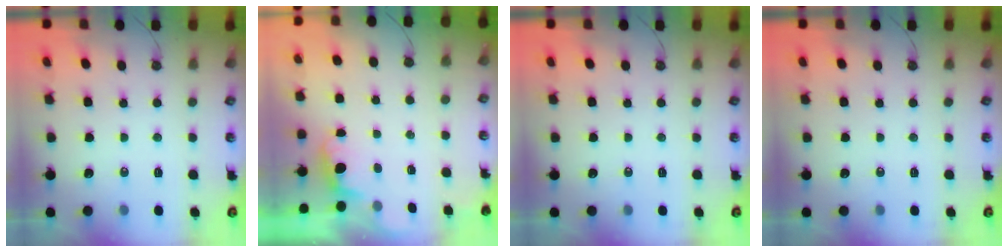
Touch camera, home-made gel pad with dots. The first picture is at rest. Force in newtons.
{"total": 0.7, "press": 0.1, "slide": 0.7}
{"total": 0.0}
{"total": 0.0}